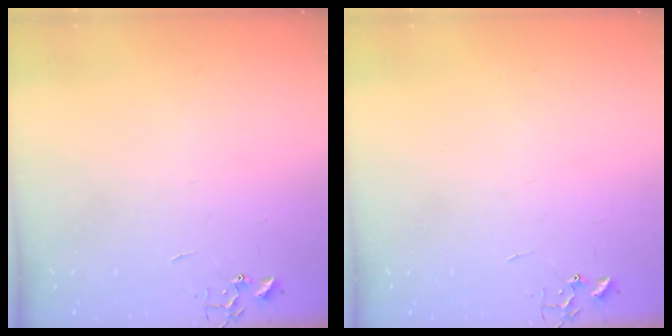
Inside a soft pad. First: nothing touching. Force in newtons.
{"total": 0.0}